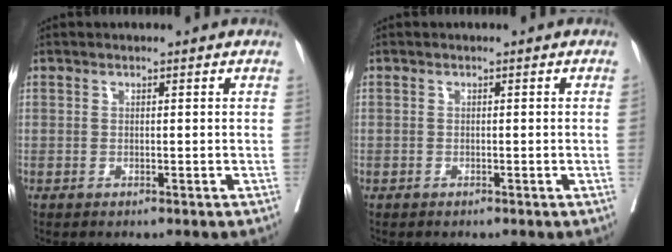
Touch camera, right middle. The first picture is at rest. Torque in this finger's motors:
{"motor_torque": [0.35, -0.36, -0.75, -0.21]}